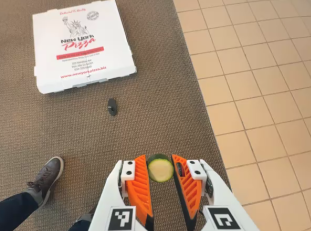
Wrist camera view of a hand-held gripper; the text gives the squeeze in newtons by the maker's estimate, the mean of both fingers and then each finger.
{"total": 7.7, "left": 7.3, "right": 8.1}